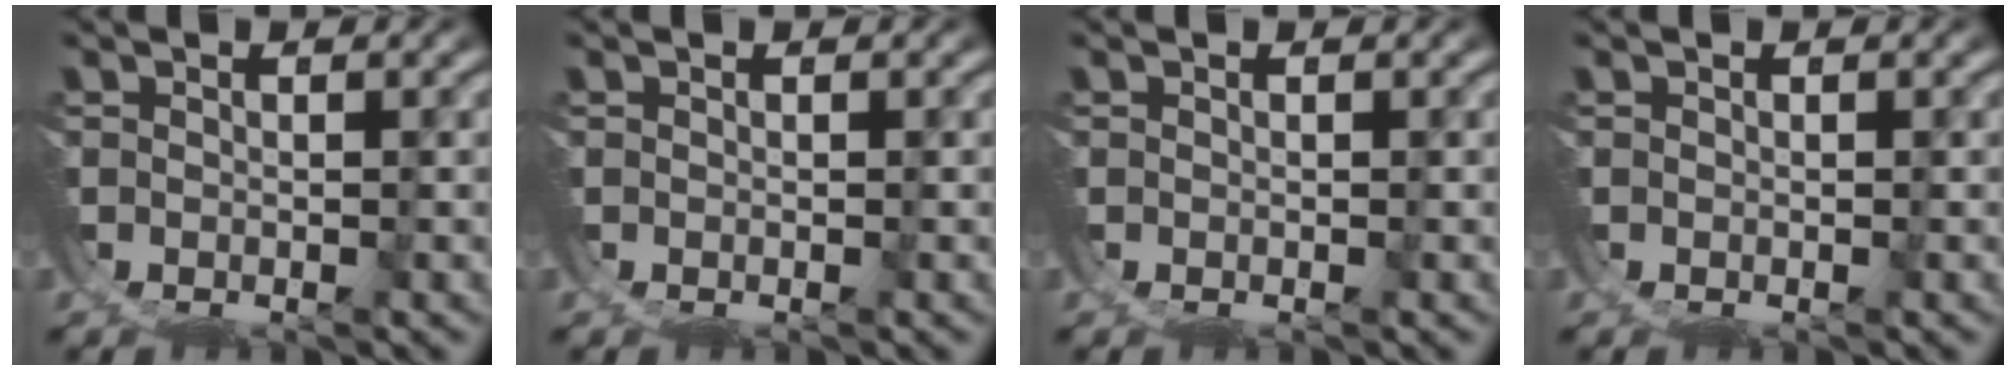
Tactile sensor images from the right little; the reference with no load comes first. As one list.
[{"total": 0.0}, {"total": 0.0}, {"total": 0.0}]